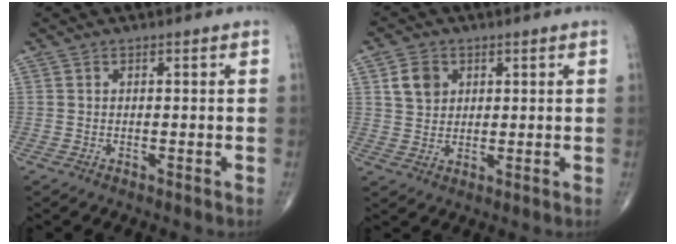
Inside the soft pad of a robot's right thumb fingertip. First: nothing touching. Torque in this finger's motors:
{"motor_torque": [-0.59, 0.58, 0.22, -0.01, 0.01]}